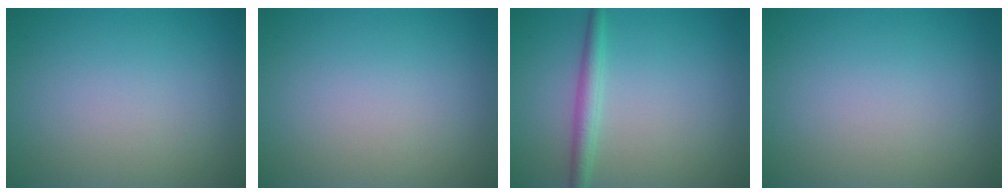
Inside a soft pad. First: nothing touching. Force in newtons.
{"total": 0.0}
{"total": 2.2, "press": 2.2, "slide": 0.1}
{"total": 0.0}